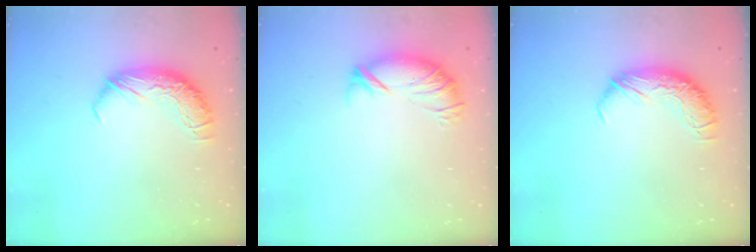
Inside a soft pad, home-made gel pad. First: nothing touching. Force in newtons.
{"total": 3.8, "press": 3.2, "slide": 2.0}
{"total": 0.0}